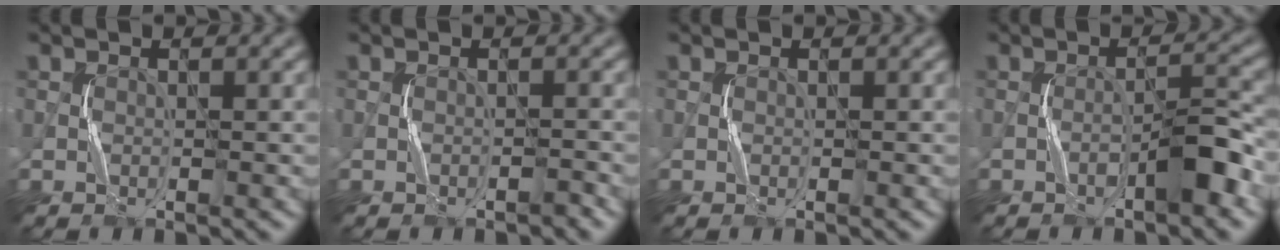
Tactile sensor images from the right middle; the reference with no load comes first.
{"total": 0.6, "force": [-0.5, 0.3, 0.2], "torque": [-0.004, 0.004, -0.008]}
{"total": 0.0}
{"total": 3.1, "force": [-1.8, 0.5, 2.5], "torque": [-0.042, 0.017, -0.032]}